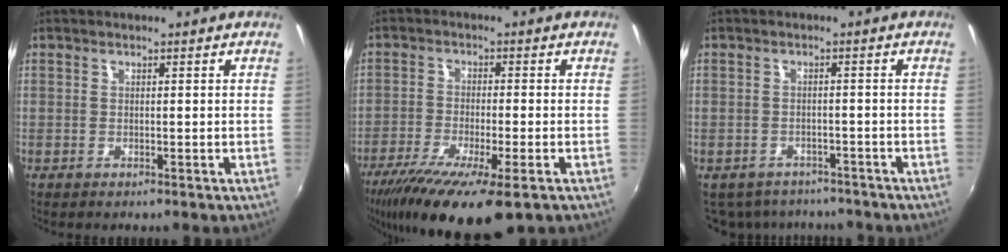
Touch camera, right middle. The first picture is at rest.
{"total": 14.5, "force": [-9.3, 2.6, 10.8], "torque": [-0.212, -0.056, -0.157]}
{"total": 9.2, "force": [-7.8, 4.2, 2.5], "torque": [-0.065, -0.010, -0.106]}